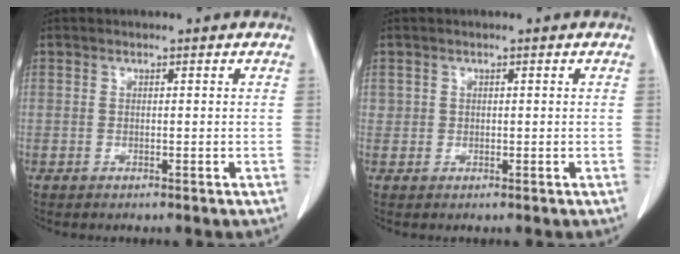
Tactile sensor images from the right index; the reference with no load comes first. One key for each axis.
{"total": 0.8, "fx": 0.2, "fy": 0.8, "fz": 0.1, "tx": 0.009, "ty": 0.002, "tz": 0.001}